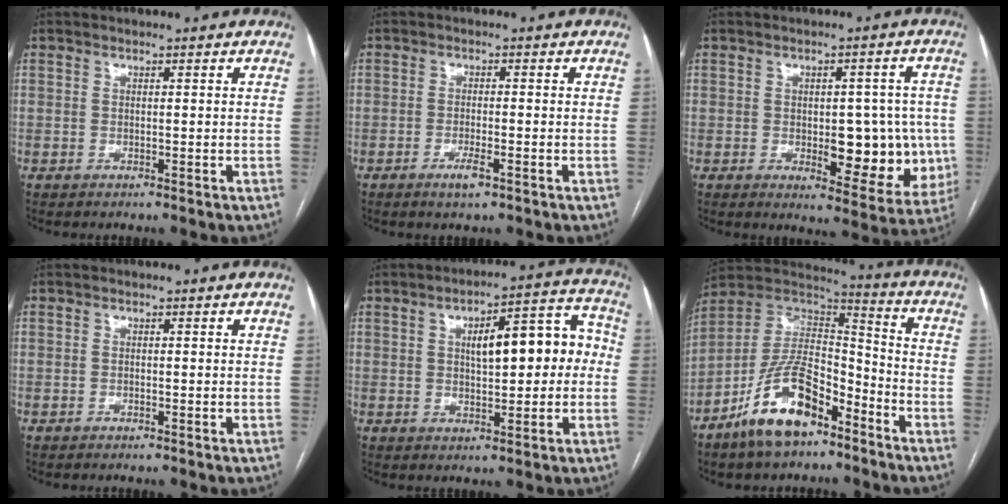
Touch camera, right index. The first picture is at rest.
{"total": 2.7, "force": [-1.6, 0.4, 2.2], "torque": [-0.041, -0.003, -0.027]}
{"total": 11.5, "force": [-1.4, 5.3, 10.1], "torque": [-0.110, 0.008, -0.005]}
{"total": 0.0}
{"total": 11.2, "force": [0.9, 4.0, 10.5], "torque": [-0.140, 0.045, 0.018]}
{"total": 15.2, "force": [-9.3, 6.2, 10.3], "torque": [-0.197, 0.018, -0.169]}